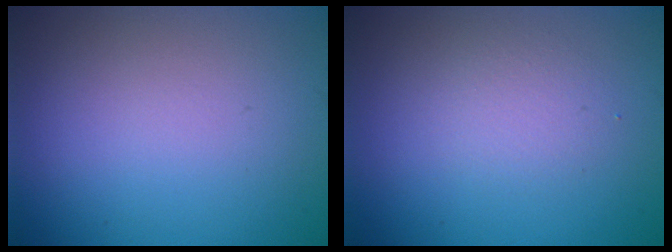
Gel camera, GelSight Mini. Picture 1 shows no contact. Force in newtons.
{"total": 1.5, "press": 1.5, "slide": 0.1}